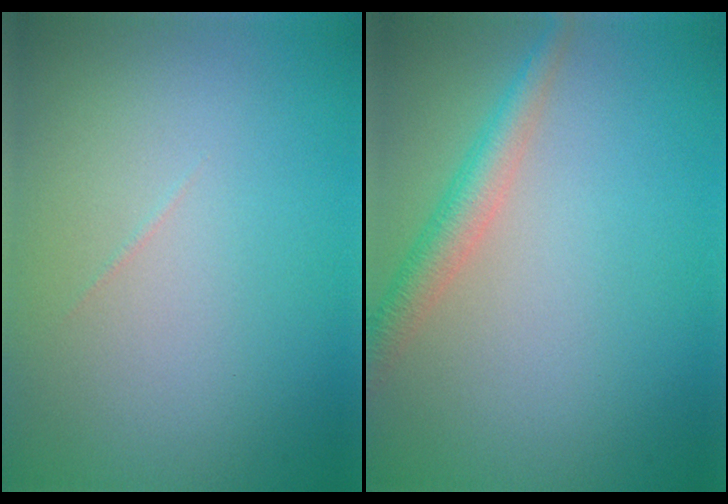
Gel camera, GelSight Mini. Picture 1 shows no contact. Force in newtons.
{"total": 2.9, "press": 2.9, "slide": 0.1}